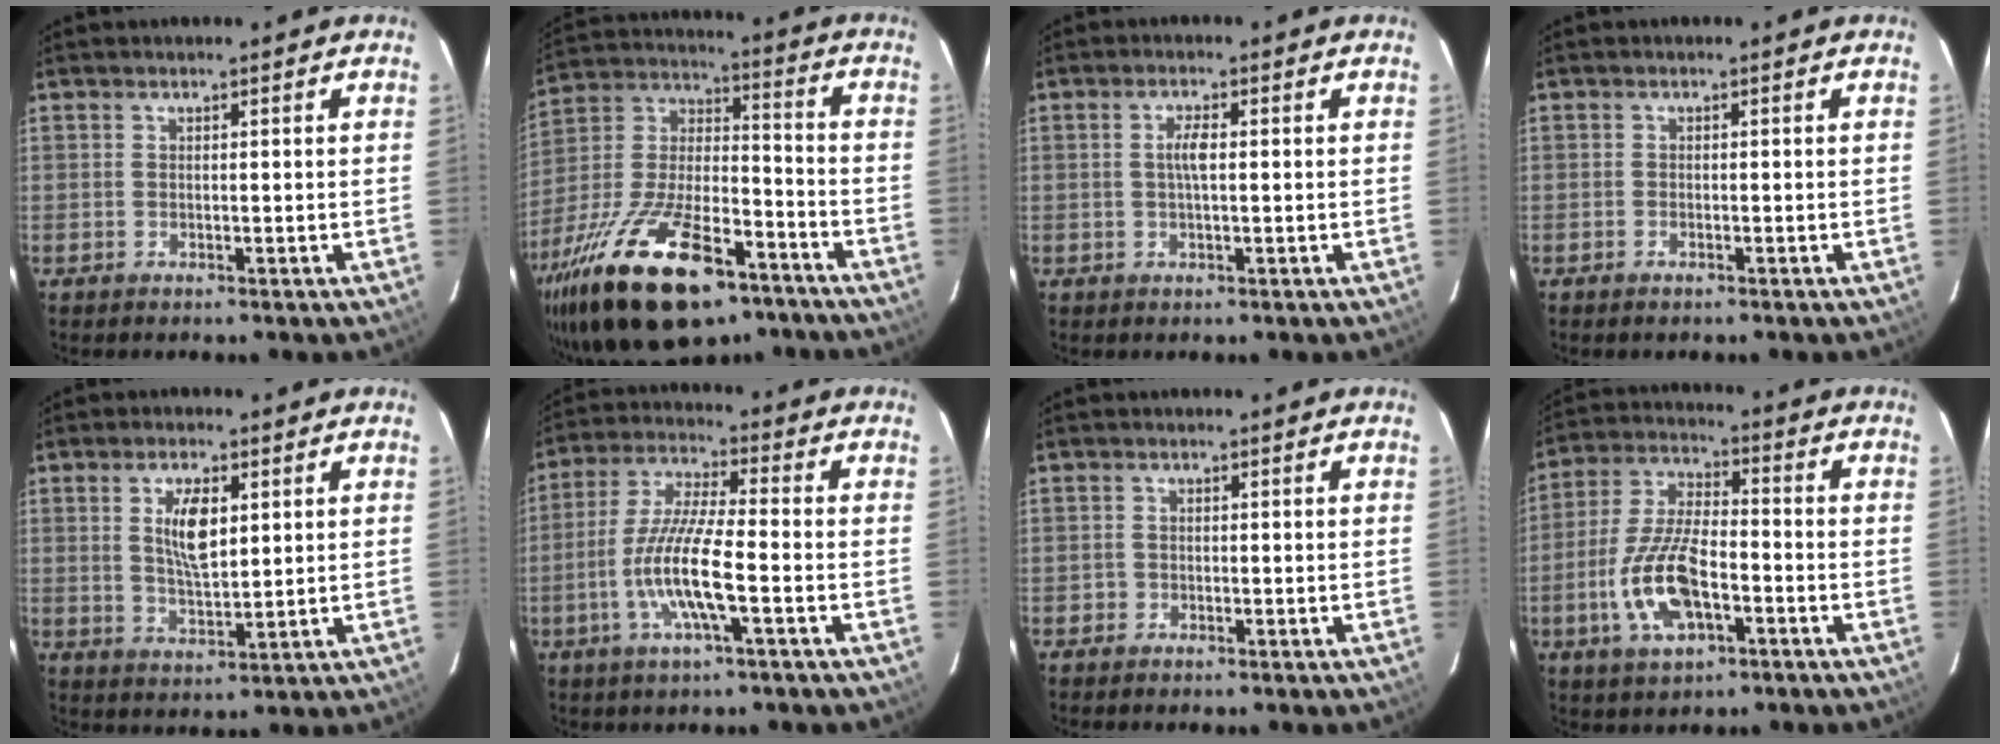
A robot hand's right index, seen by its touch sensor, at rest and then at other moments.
{"total": 28.2, "force": [-17.4, 11.7, 18.8], "torque": [-0.369, -0.017, -0.281]}
{"total": 2.6, "force": [0.1, 0.6, 2.5], "torque": [-0.049, 0.004, 0.002]}
{"total": 0.8, "force": [-0.6, 0.4, 0.3], "torque": [-0.007, 0.000, -0.012]}
{"total": 7.4, "force": [2.1, 3.1, 6.3], "torque": [-0.113, 0.000, 0.044]}
{"total": 11.8, "force": [-3.7, 1.6, 11.0], "torque": [-0.229, -0.007, -0.070]}
{"total": 1.3, "force": [-0.7, 1.1, 0.0], "torque": [-0.002, 0.004, -0.011]}
{"total": 13.7, "force": [-4.7, 5.8, 11.5], "torque": [-0.247, -0.002, -0.086]}